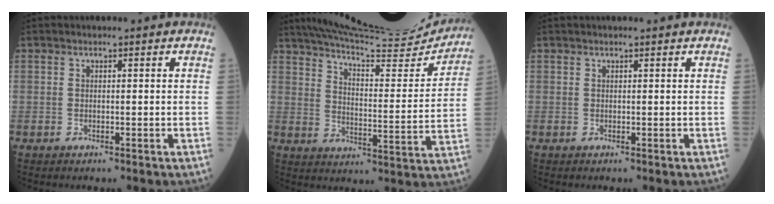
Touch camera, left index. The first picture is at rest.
{"total": 21.8, "force": [20.6, 1.3, 7.2], "torque": [-0.119, -0.045, 0.281]}
{"total": 1.7, "force": [1.6, -0.2, 0.5], "torque": [-0.007, 0.008, 0.021]}